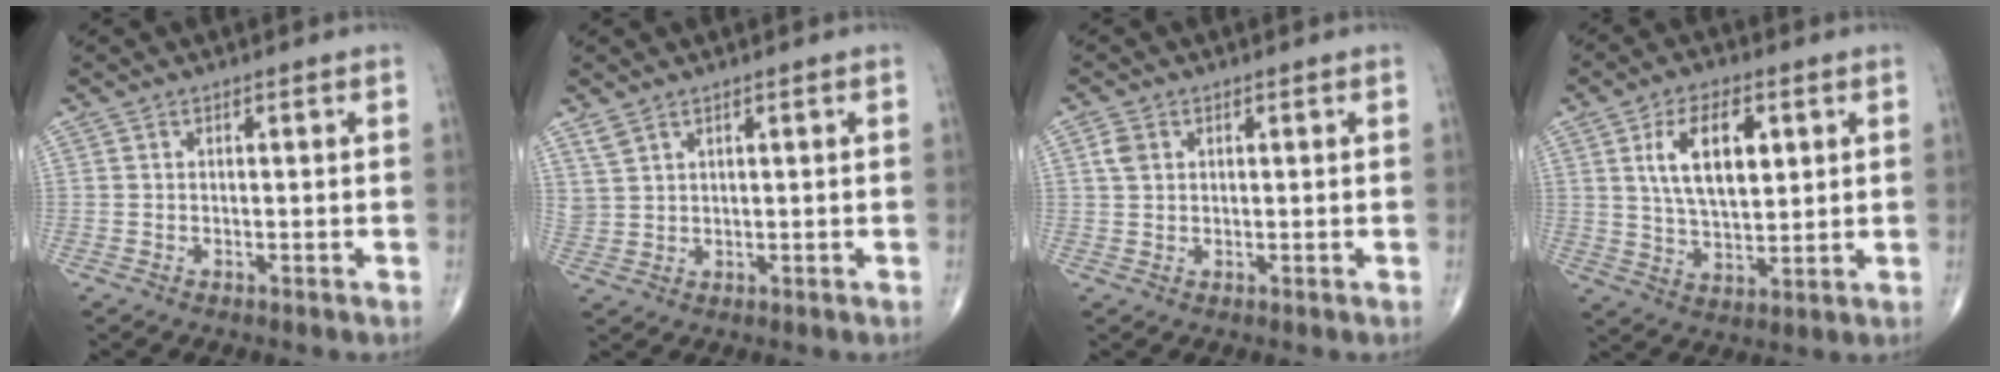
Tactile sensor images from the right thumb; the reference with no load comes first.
{"total": 2.8, "force": [2.2, 1.3, 1.1], "torque": [-0.021, -0.008, 0.053]}
{"total": 2.5, "force": [0.8, 1.9, 1.4], "torque": [-0.025, 0.004, 0.017]}
{"total": 12.0, "force": [3.6, 6.1, 9.6], "torque": [-0.153, -0.013, 0.069]}